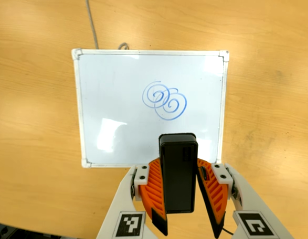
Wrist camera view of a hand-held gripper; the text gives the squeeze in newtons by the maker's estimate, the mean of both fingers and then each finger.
{"total": 5.6, "left": 5.7, "right": 5.6}